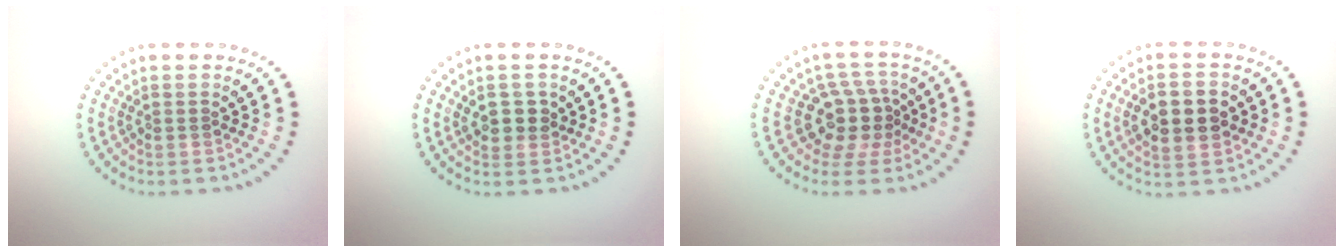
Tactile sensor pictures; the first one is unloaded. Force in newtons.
{"total": 2.4, "press": 2.3, "slide": 0.9}
{"total": 4.0, "press": 3.3, "slide": 2.2}
{"total": 4.6, "press": 4.6, "slide": 0.2}